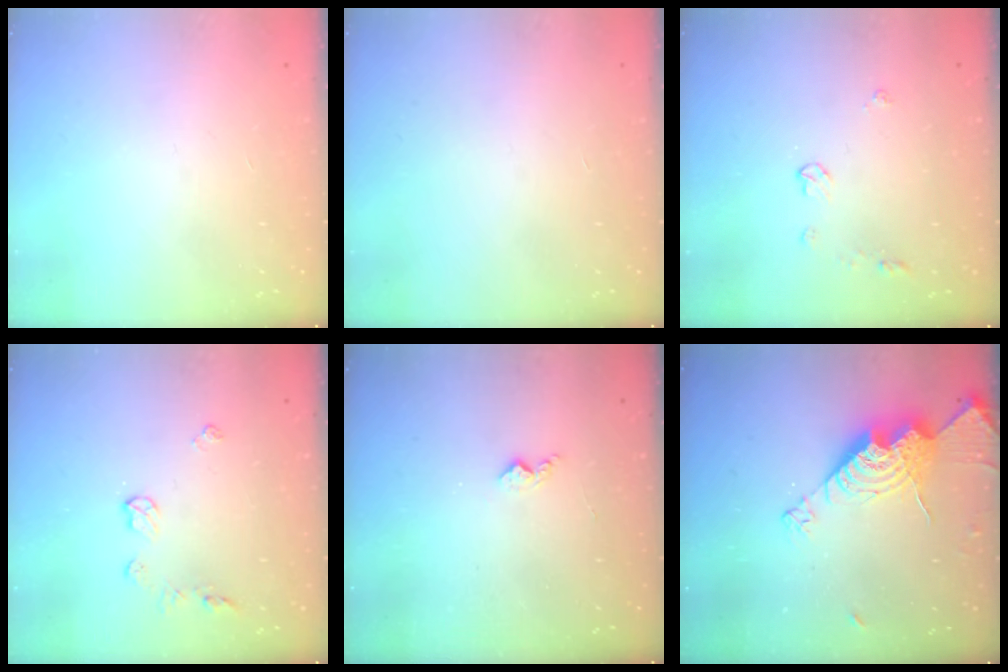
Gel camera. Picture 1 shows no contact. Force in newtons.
{"total": 0.0}
{"total": 4.0, "press": 3.9, "slide": 0.7}
{"total": 6.3, "press": 6.3, "slide": 0.7}
{"total": 4.1, "press": 4.1, "slide": 0.5}
{"total": 15.6, "press": 15.6, "slide": 1.5}